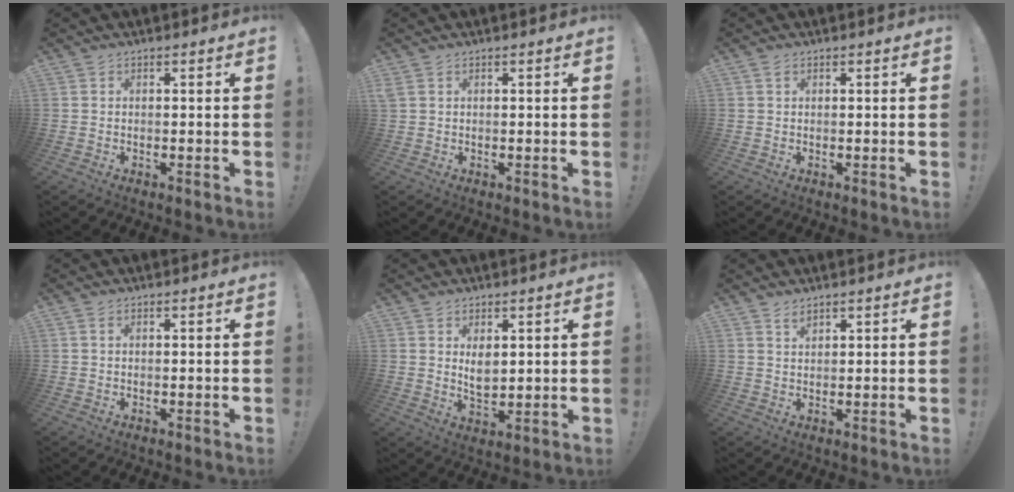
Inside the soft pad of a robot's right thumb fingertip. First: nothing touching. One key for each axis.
{"total": 1.1, "fx": 0.6, "fy": 0.6, "fz": 0.7, "tx": -0.016, "ty": 0.003, "tz": 0.012}
{"total": 0.9, "fx": 0.5, "fy": 0.7, "fz": 0.4, "tx": -0.001, "ty": -0.001, "tz": 0.008}
{"total": 0.7, "fx": 0.3, "fy": 0.3, "fz": 0.5, "tx": -0.015, "ty": 0.003, "tz": 0.007}
{"total": 5.1, "fx": 2.2, "fy": 3.1, "fz": 3.4, "tx": -0.051, "ty": -0.013, "tz": 0.040}
{"total": 2.1, "fx": 1.8, "fy": 0.5, "fz": 1.0, "tx": -0.009, "ty": -0.012, "tz": 0.030}